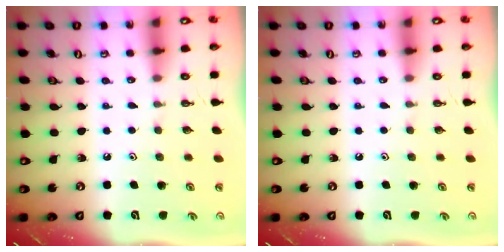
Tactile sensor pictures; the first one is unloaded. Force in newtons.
{"total": 0.0}